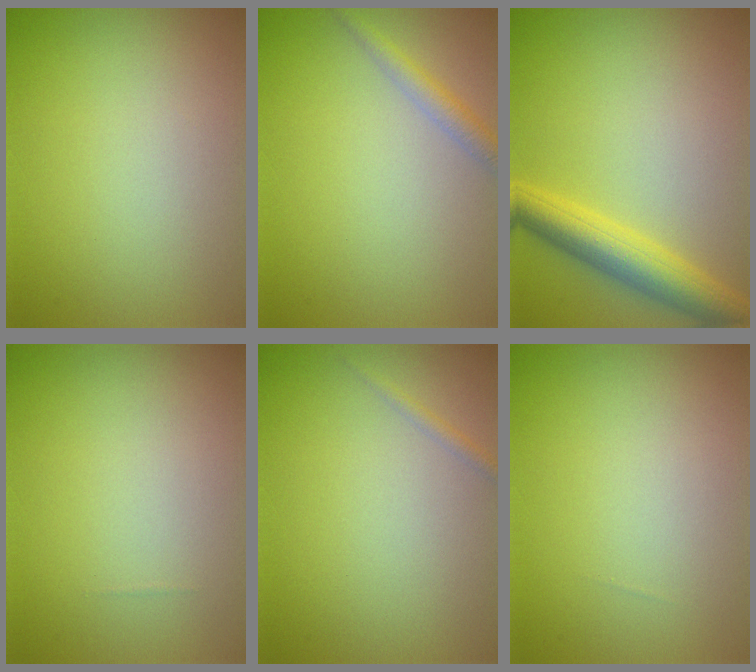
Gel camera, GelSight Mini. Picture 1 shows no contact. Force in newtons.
{"total": 1.8, "press": 1.8, "slide": 0.1}
{"total": 4.8, "press": 4.8, "slide": 0.2}
{"total": 0.0}
{"total": 0.7, "press": 0.7, "slide": 0.0}
{"total": 0.0}